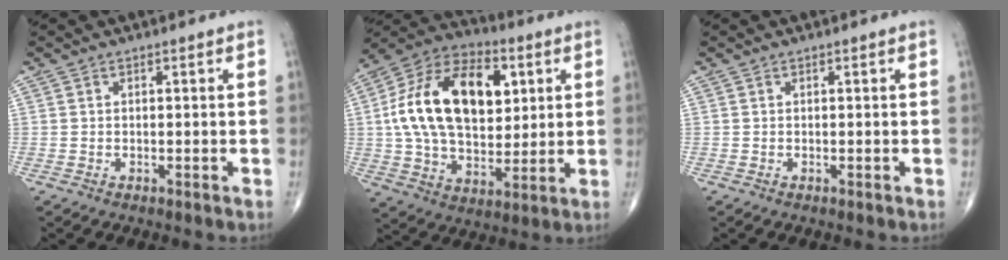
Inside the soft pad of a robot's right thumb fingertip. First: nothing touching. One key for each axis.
{"total": 23.7, "fx": 4.7, "fy": 14.4, "fz": 18.2, "tx": -0.302, "ty": 0.002, "tz": 0.076}
{"total": 0.0}